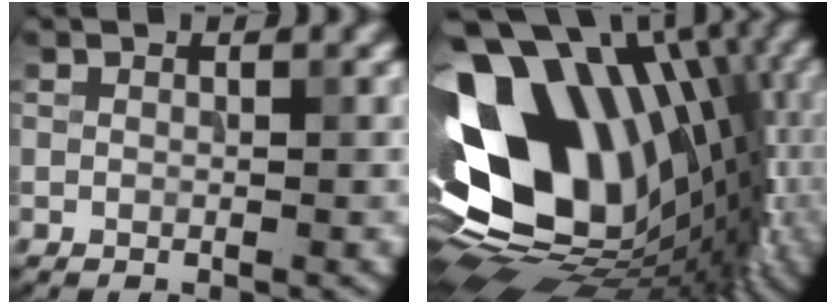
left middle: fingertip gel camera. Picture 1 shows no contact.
{"total": 18.4, "force": [1.1, 12.1, 13.7], "torque": [-0.266, 0.010, 0.019]}